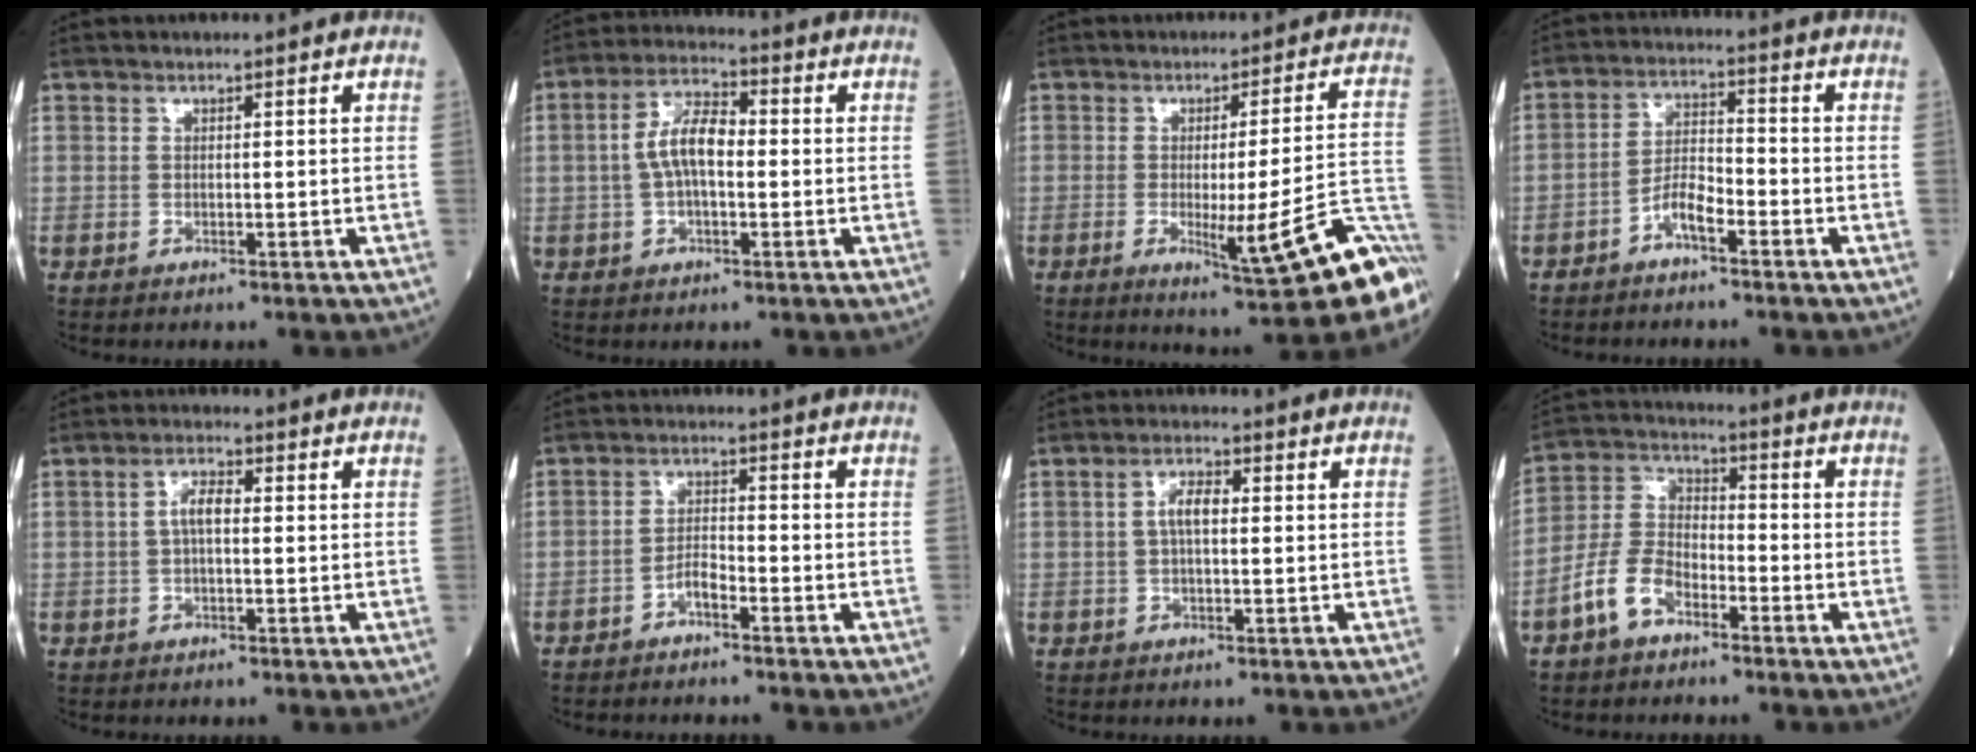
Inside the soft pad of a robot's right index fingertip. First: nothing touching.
{"total": 7.1, "force": [-0.1, 2.8, 6.5], "torque": [-0.135, 0.019, -0.008]}
{"total": 13.9, "force": [-6.4, 0.1, 12.3], "torque": [-0.102, 0.000, -0.075]}
{"total": 4.6, "force": [-2.9, 1.2, 3.3], "torque": [-0.067, 0.014, -0.054]}
{"total": 3.2, "force": [0.1, 1.1, 3.0], "torque": [-0.061, 0.011, 0.002]}
{"total": 2.8, "force": [-2.0, 0.7, 1.8], "torque": [-0.032, 0.006, -0.039]}
{"total": 3.5, "force": [0.3, 1.3, 3.3], "torque": [-0.068, 0.011, 0.006]}
{"total": 8.1, "force": [-4.7, 4.4, 4.9], "torque": [-0.116, 0.018, -0.099]}